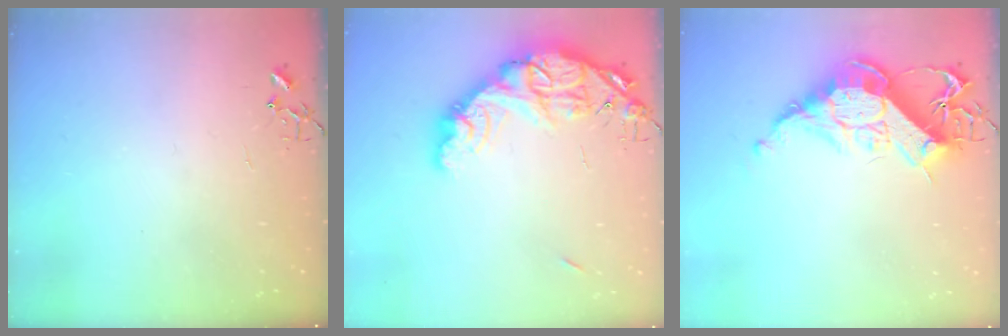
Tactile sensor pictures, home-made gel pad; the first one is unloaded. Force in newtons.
{"total": 20.6, "press": 20.5, "slide": 1.7}
{"total": 17.7, "press": 17.6, "slide": 1.5}